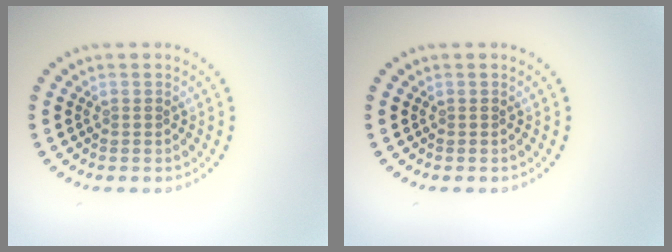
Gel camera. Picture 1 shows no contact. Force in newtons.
{"total": 0.0}